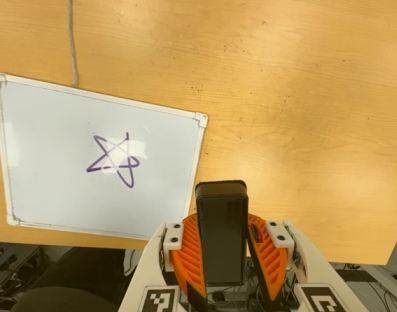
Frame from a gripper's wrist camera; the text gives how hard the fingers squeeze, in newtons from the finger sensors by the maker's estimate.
{"total": 8.7, "left": 8.0, "right": 9.4}